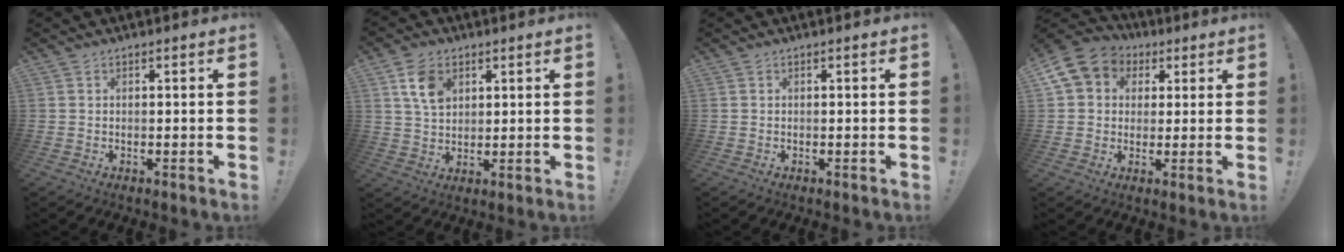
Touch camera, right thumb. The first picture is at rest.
{"total": 8.8, "force": [3.8, 6.1, 5.1], "torque": [-0.077, -0.005, 0.074]}
{"total": 0.0}
{"total": 10.5, "force": [3.5, 8.9, 4.4], "torque": [-0.069, -0.013, 0.072]}